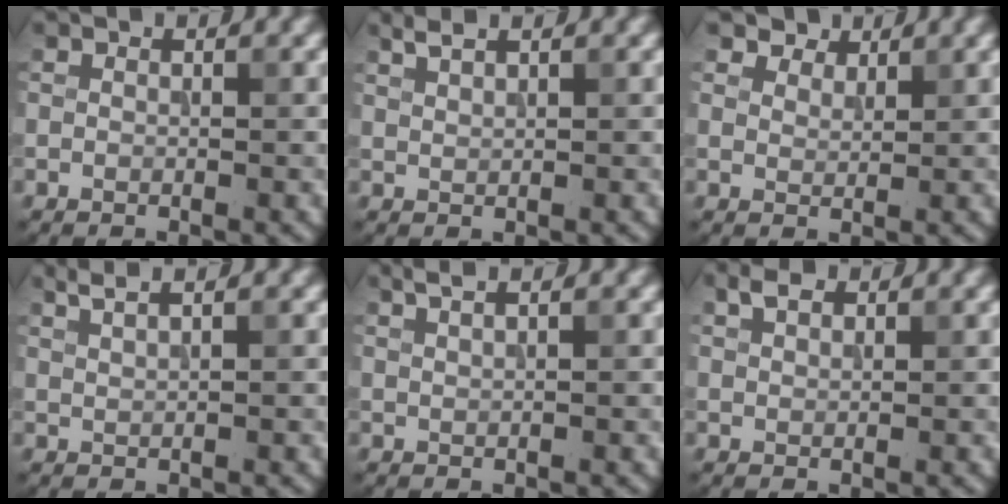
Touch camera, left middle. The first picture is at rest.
{"total": 1.4, "force": [1.2, 0.3, 0.7], "torque": [-0.015, 0.003, 0.024]}
{"total": 3.7, "force": [3.1, 1.8, 1.0], "torque": [-0.035, -0.011, 0.055]}
{"total": 2.9, "force": [2.1, 0.9, 1.7], "torque": [-0.014, 0.012, 0.019]}
{"total": 2.4, "force": [1.7, 0.8, 1.5], "torque": [-0.012, 0.005, 0.010]}
{"total": 1.8, "force": [1.3, 0.9, 0.9], "torque": [-0.020, 0.006, 0.026]}